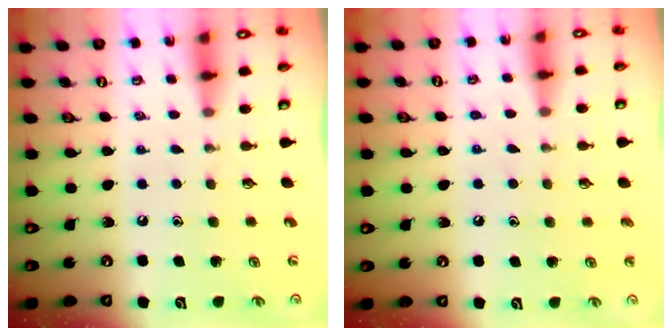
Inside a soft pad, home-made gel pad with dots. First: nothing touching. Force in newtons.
{"total": 7.2, "press": 7.2, "slide": 0.8}